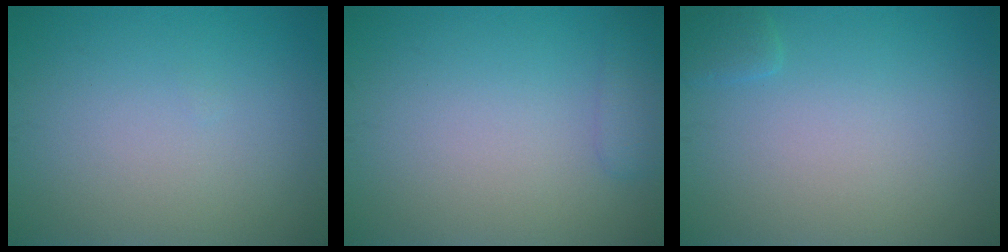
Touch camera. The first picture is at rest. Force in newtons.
{"total": 1.5, "press": 1.5, "slide": 0.1}
{"total": 0.9, "press": 0.9, "slide": 0.1}